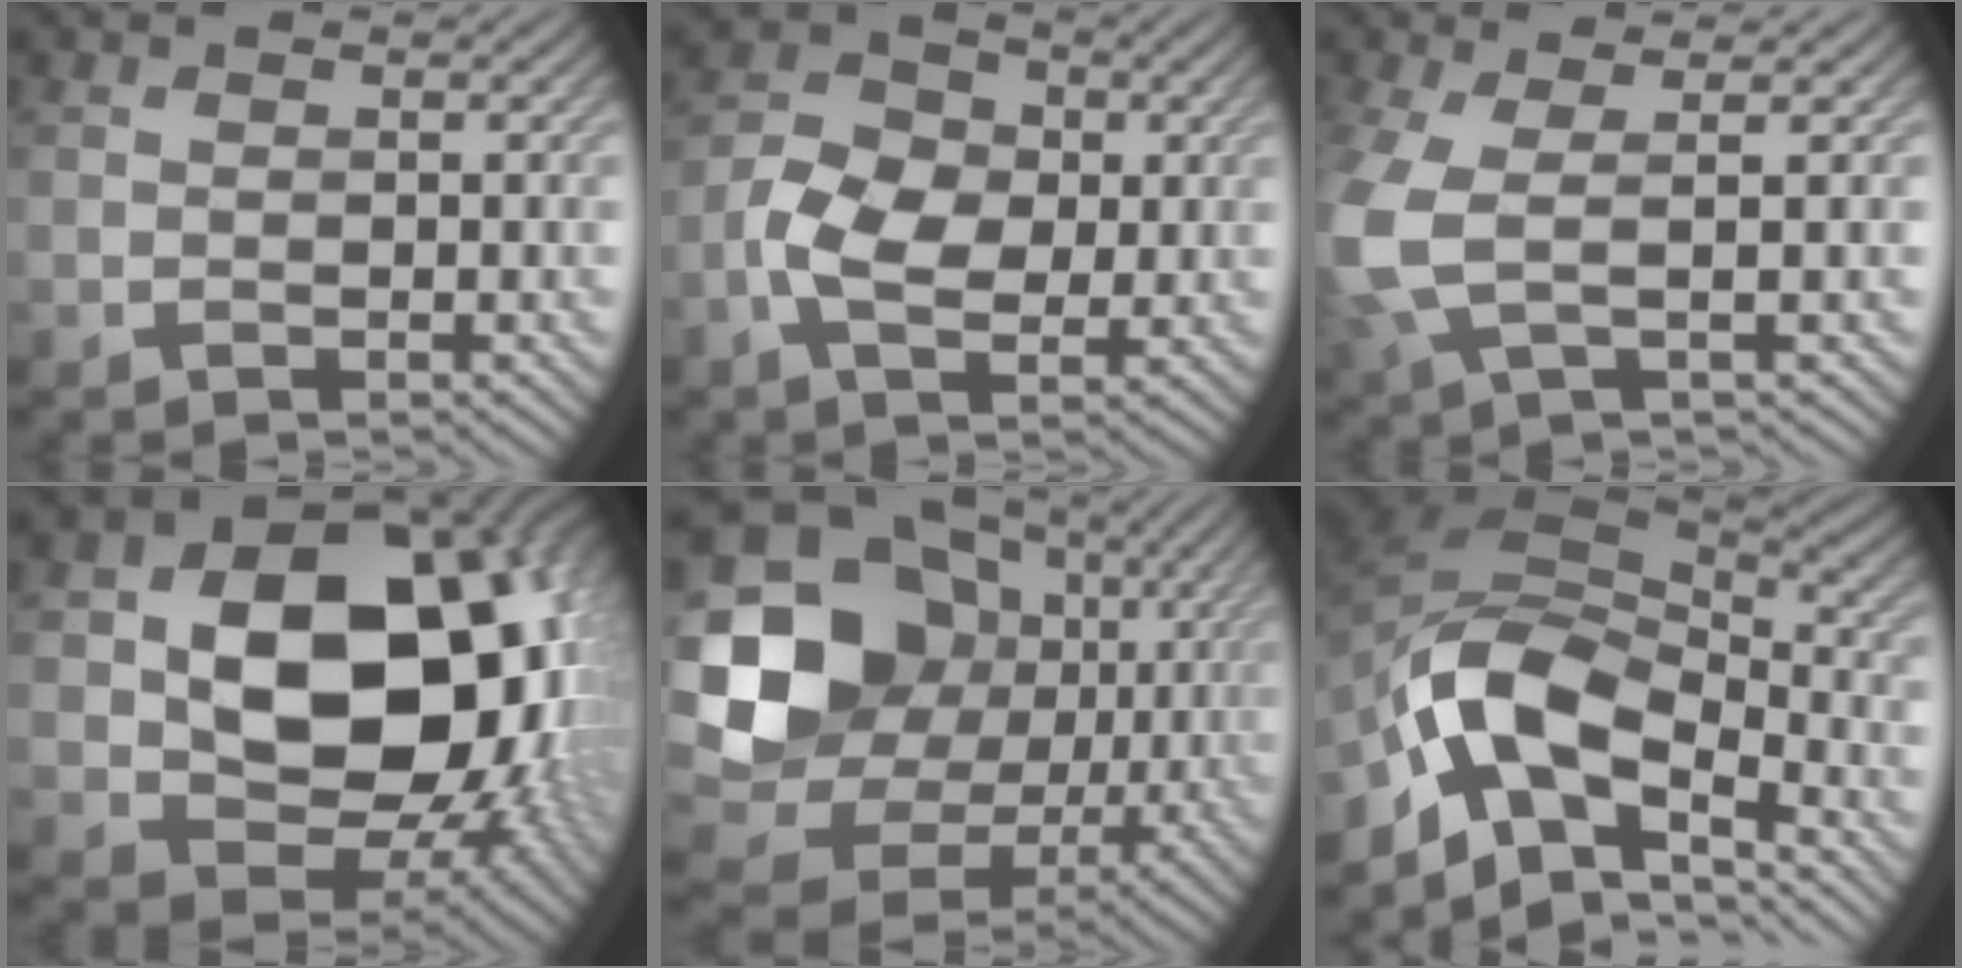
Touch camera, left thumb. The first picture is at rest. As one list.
[{"total": 6.8, "force": [-1.2, 4.6, 4.9], "torque": [-0.104, 0.009, -0.030]}, {"total": 6.4, "force": [0.2, 2.1, 6.1], "torque": [-0.147, 0.000, -0.003]}, {"total": 18.9, "force": [1.1, 13.8, 12.8], "torque": [-0.180, -0.032, 0.043]}, {"total": 20.2, "force": [2.0, 17.3, 10.3], "torque": [-0.234, -0.015, 0.052]}, {"total": 12.0, "force": [-5.6, 6.5, 8.4], "torque": [-0.169, -0.016, -0.118]}]